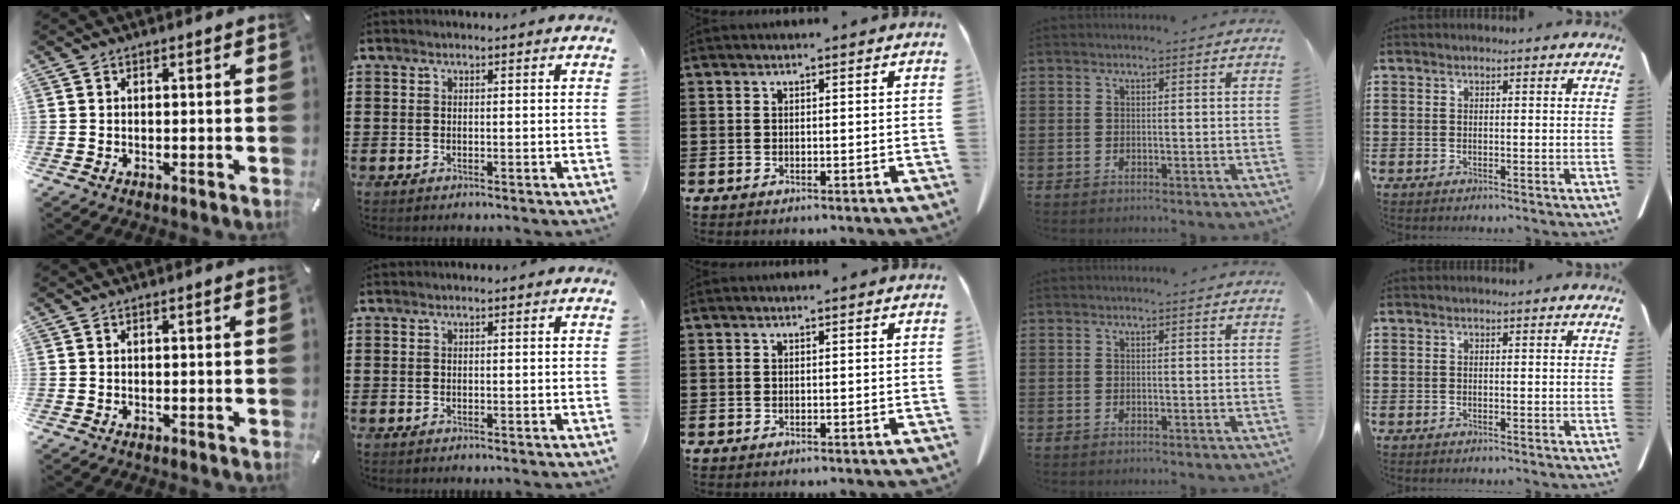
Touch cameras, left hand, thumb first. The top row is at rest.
{}